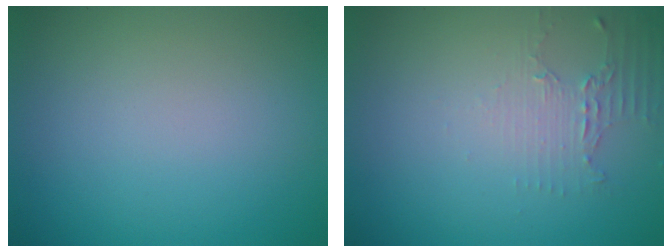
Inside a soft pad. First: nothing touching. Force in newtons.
{"total": 2.2, "press": 1.5, "slide": 1.5}